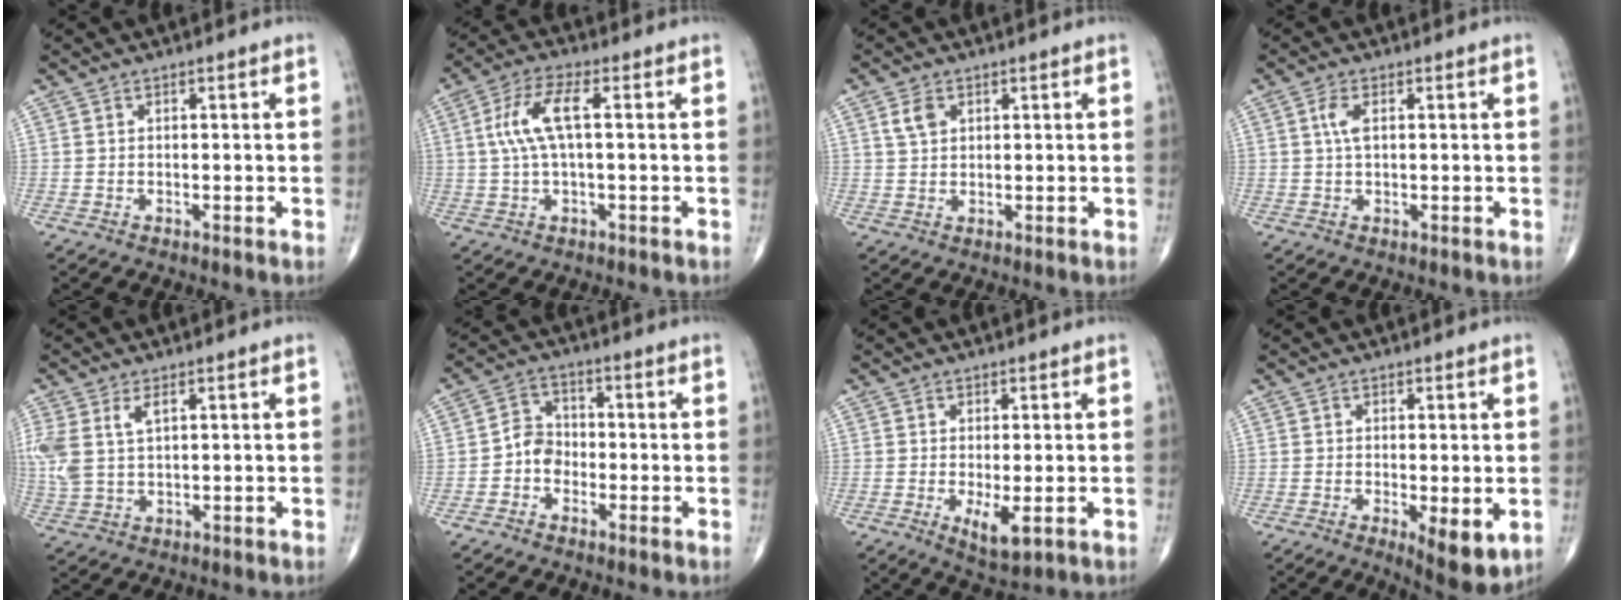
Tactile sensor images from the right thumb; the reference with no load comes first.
{"total": 8.1, "force": [1.2, 2.6, 7.6], "torque": [-0.173, 0.022, 0.022]}
{"total": 3.3, "force": [1.4, 2.3, 2.0], "torque": [-0.033, -0.001, 0.030]}
{"total": 2.9, "force": [0.7, 1.2, 2.6], "torque": [-0.059, 0.005, 0.014]}
{"total": 7.7, "force": [2.6, 4.1, 6.0], "torque": [-0.150, 0.006, 0.060]}
{"total": 4.5, "force": [-1.6, 3.7, 2.0], "torque": [-0.013, 0.022, -0.041]}
{"total": 4.5, "force": [-0.9, 1.4, 4.1], "torque": [-0.069, -0.015, -0.010]}
{"total": 6.5, "force": [-1.4, 2.1, 6.0], "torque": [-0.084, -0.020, -0.017]}